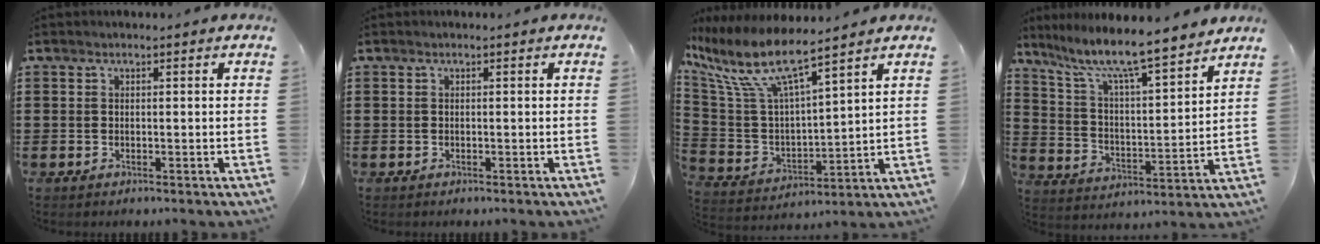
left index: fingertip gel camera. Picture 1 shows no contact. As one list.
[{"total": 0.0}, {"total": 10.2, "force": [7.4, 2.1, 6.6], "torque": [-0.172, -0.047, 0.121]}, {"total": 8.0, "force": [7.0, 0.1, 4.0], "torque": [-0.105, -0.051, 0.113]}]